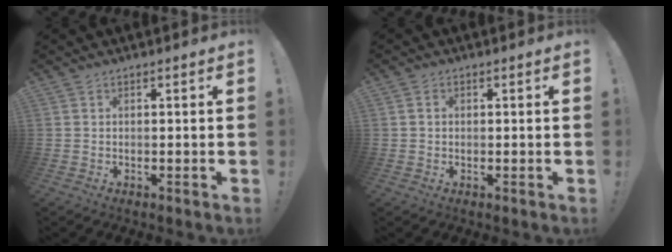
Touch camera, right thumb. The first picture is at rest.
{"total": 1.1, "force": [0.0, 1.0, 0.4], "torque": [-0.009, 0.005, 0.000]}